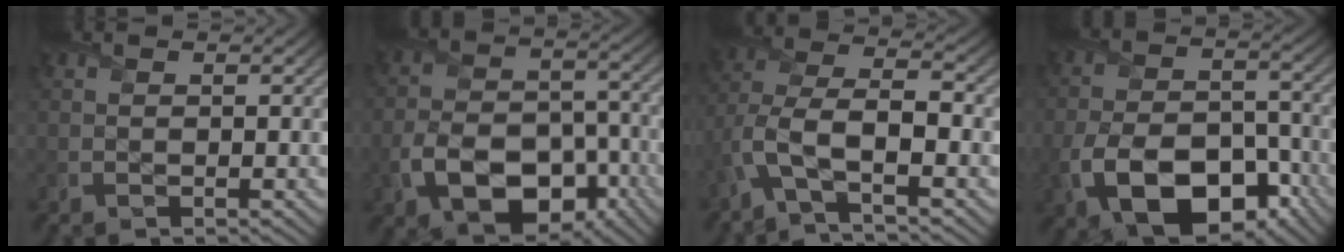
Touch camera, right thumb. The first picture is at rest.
{"total": 12.2, "force": [-5.3, 7.6, 7.9], "torque": [-0.160, -0.022, -0.088]}
{"total": 8.1, "force": [-3.3, 3.0, 6.7], "torque": [-0.154, 0.001, -0.082]}
{"total": 13.6, "force": [-6.2, 8.1, 8.9], "torque": [-0.192, -0.031, -0.103]}